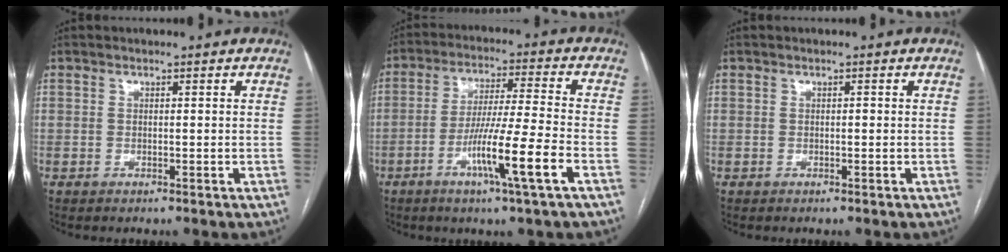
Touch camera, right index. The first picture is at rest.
{"total": 11.4, "force": [-4.8, -1.1, 10.3], "torque": [-0.188, -0.012, -0.088]}
{"total": 0.0}